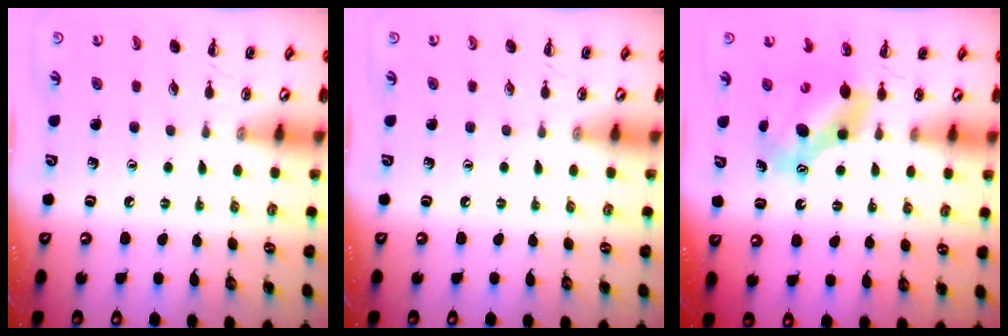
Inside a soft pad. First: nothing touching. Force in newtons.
{"total": 0.0}
{"total": 6.5, "press": 6.4, "slide": 0.8}